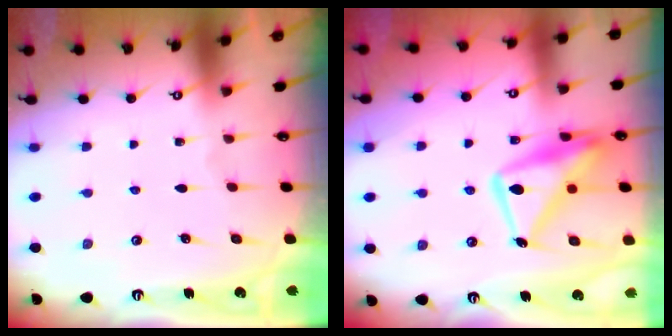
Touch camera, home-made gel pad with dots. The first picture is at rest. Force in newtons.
{"total": 16.5, "press": 16.4, "slide": 1.5}